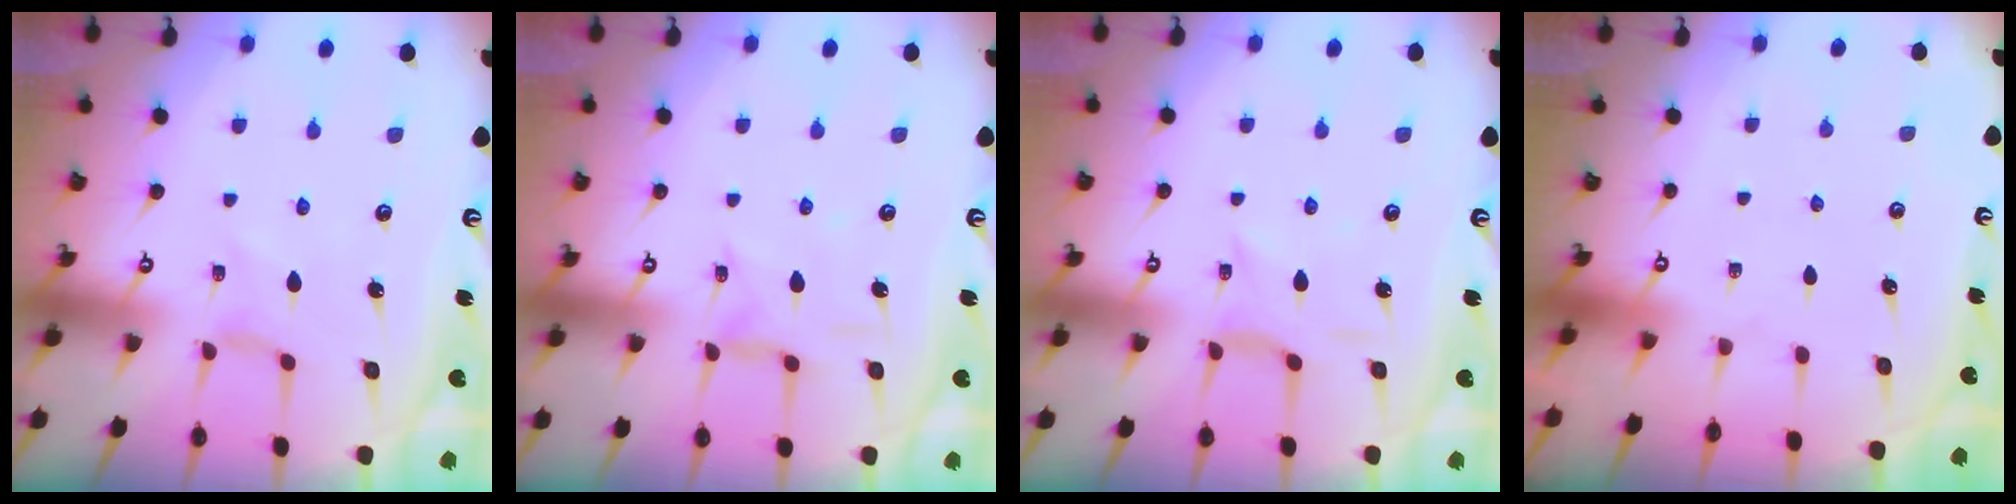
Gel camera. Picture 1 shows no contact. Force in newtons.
{"total": 4.4, "press": 4.4, "slide": 0.3}
{"total": 2.5, "press": 2.5, "slide": 0.2}
{"total": 0.0}